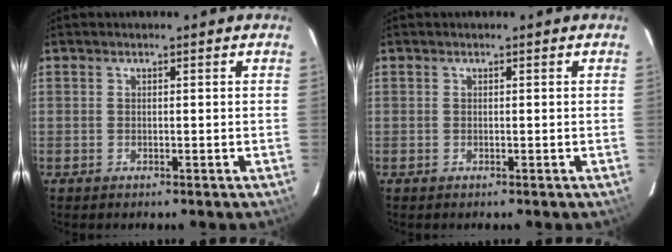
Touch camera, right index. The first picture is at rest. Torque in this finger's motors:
{"motor_torque": [0.00, 0.00, 0.00, 0.00]}